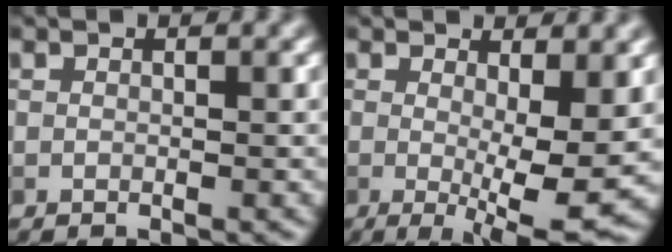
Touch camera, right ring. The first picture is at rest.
{"total": 7.4, "force": [-0.3, 1.6, 7.3], "torque": [-0.108, -0.011, 0.000]}